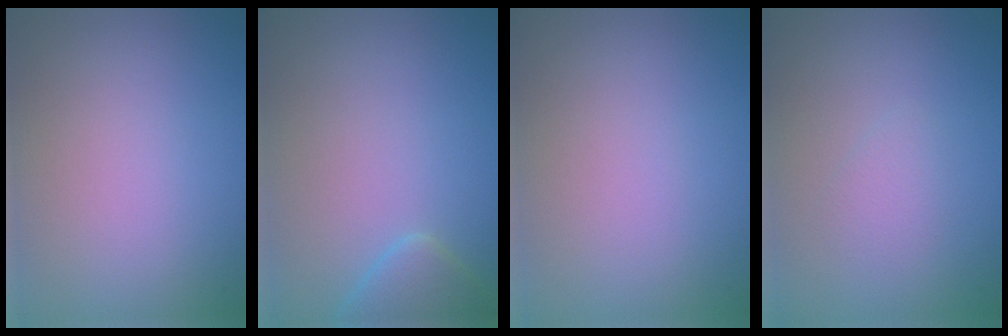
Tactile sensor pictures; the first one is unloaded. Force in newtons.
{"total": 2.3, "press": 2.2, "slide": 0.2}
{"total": 0.0}
{"total": 1.0, "press": 1.0, "slide": 0.0}